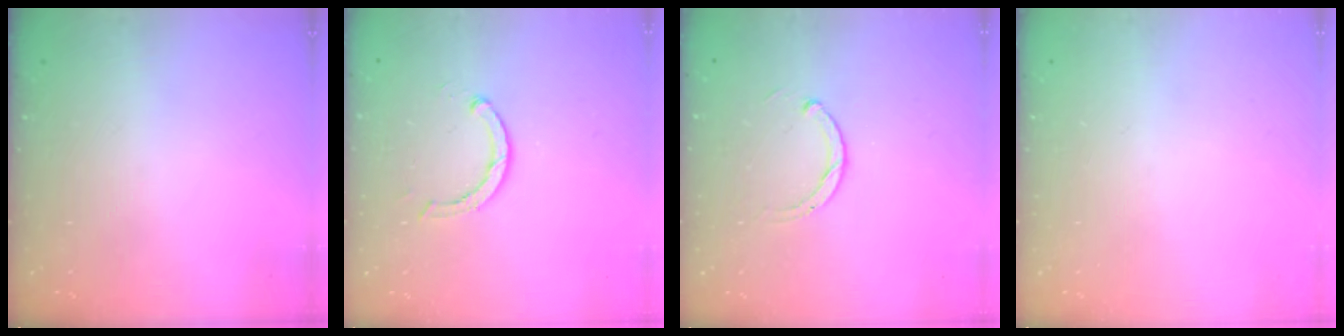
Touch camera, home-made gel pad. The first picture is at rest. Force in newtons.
{"total": 2.9, "press": 2.9, "slide": 0.4}
{"total": 2.5, "press": 2.5, "slide": 0.3}
{"total": 0.0}